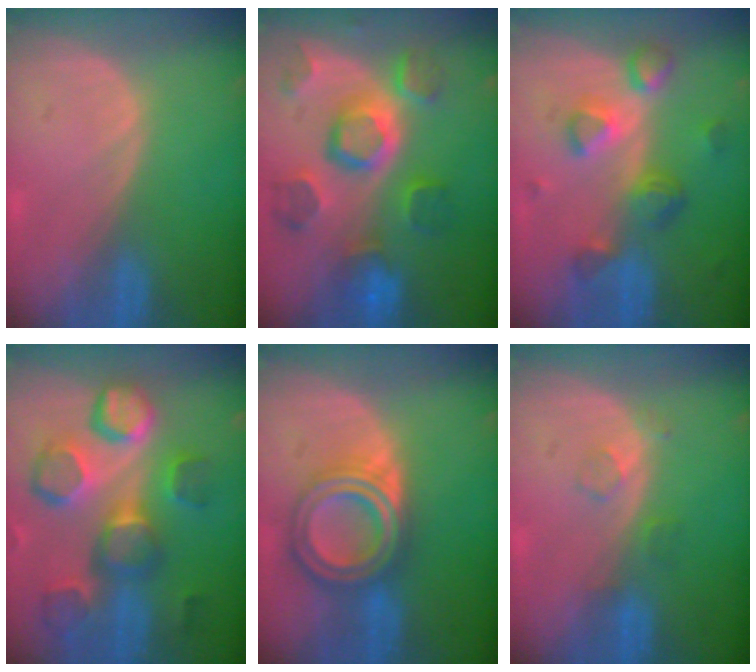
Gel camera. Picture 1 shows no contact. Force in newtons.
{"total": 11.4, "press": 10.0, "slide": 5.5}
{"total": 7.8, "press": 6.9, "slide": 3.5}
{"total": 11.7, "press": 10.8, "slide": 4.4}
{"total": 7.8, "press": 7.8, "slide": 0.5}
{"total": 2.1, "press": 2.1, "slide": 0.2}